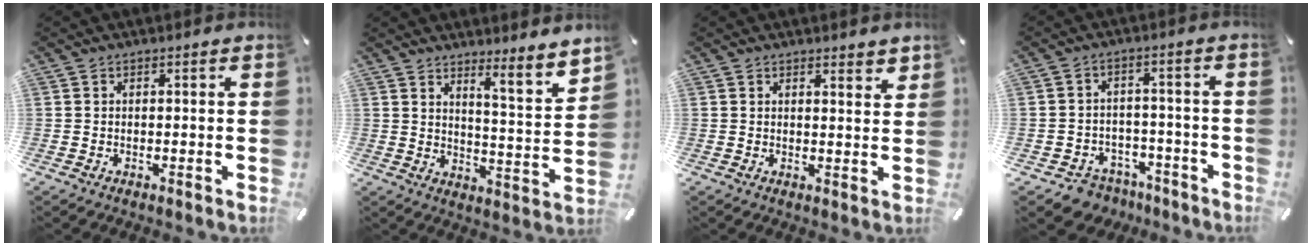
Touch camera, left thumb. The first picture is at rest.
{"total": 7.2, "force": [6.5, 0.3, 3.1], "torque": [-0.041, -0.070, 0.109]}
{"total": 2.4, "force": [2.2, 0.7, 0.5], "torque": [0.004, -0.017, 0.038]}
{"total": 5.0, "force": [-3.0, 3.9, 0.9], "torque": [-0.014, 0.020, -0.055]}